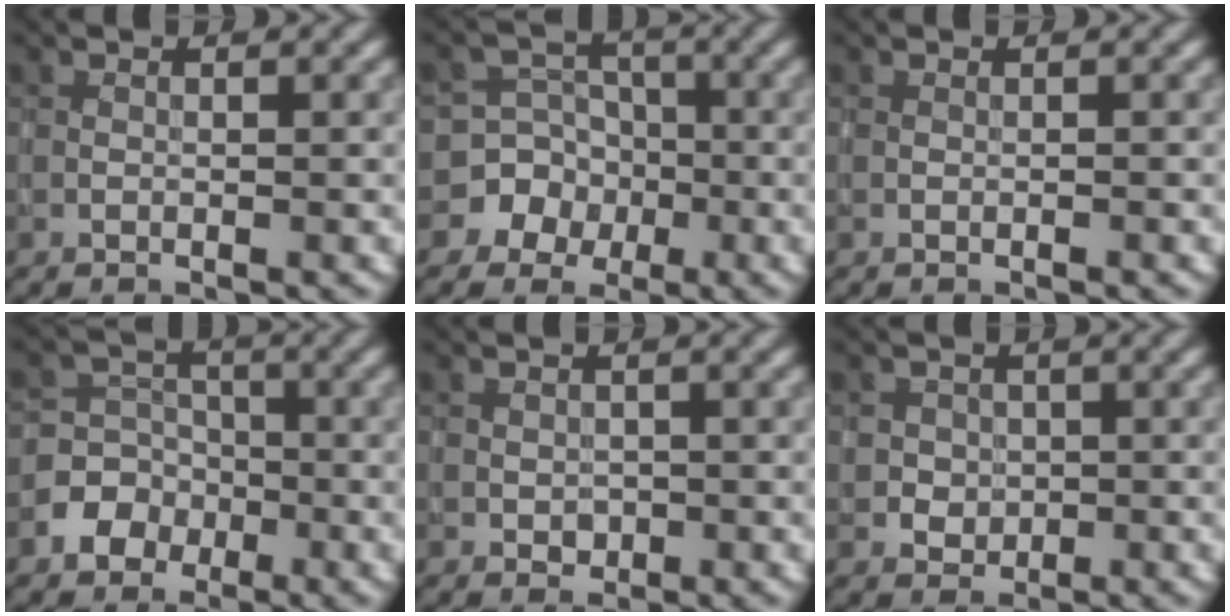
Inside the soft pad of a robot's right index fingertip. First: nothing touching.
{"total": 6.6, "force": [-2.7, 6.0, 0.1], "torque": [0.020, 0.003, -0.065]}
{"total": 0.0}
{"total": 4.0, "force": [-1.8, 3.5, 0.9], "torque": [0.014, 0.006, -0.054]}
{"total": 1.0, "force": [-0.1, 0.9, 0.4], "torque": [-0.003, -0.002, 0.001]}
{"total": 2.0, "force": [-0.1, 1.9, 0.3], "torque": [0.012, -0.001, -0.007]}